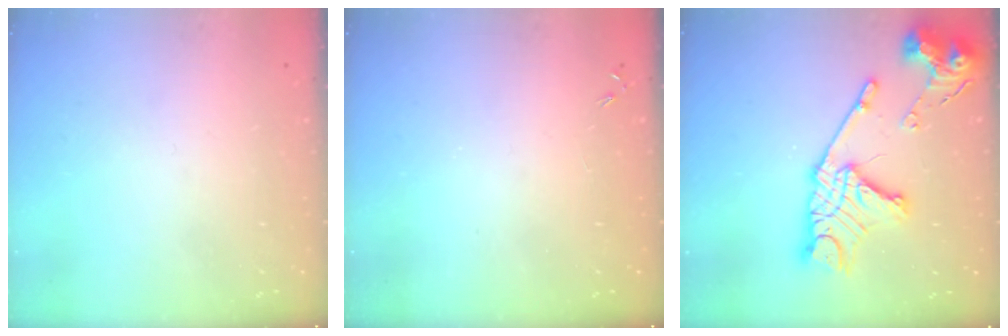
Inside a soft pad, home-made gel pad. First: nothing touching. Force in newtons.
{"total": 0.0}
{"total": 20.2, "press": 20.1, "slide": 2.0}